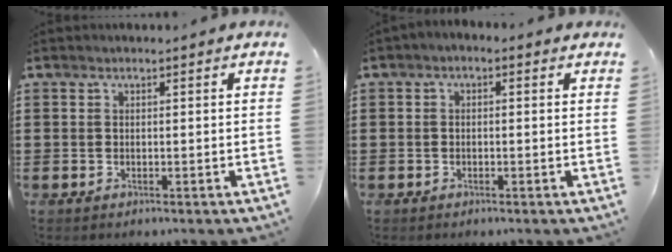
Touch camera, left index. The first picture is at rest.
{"total": 1.1, "force": [-1.0, 0.3, 0.3], "torque": [-0.009, -0.001, -0.021]}